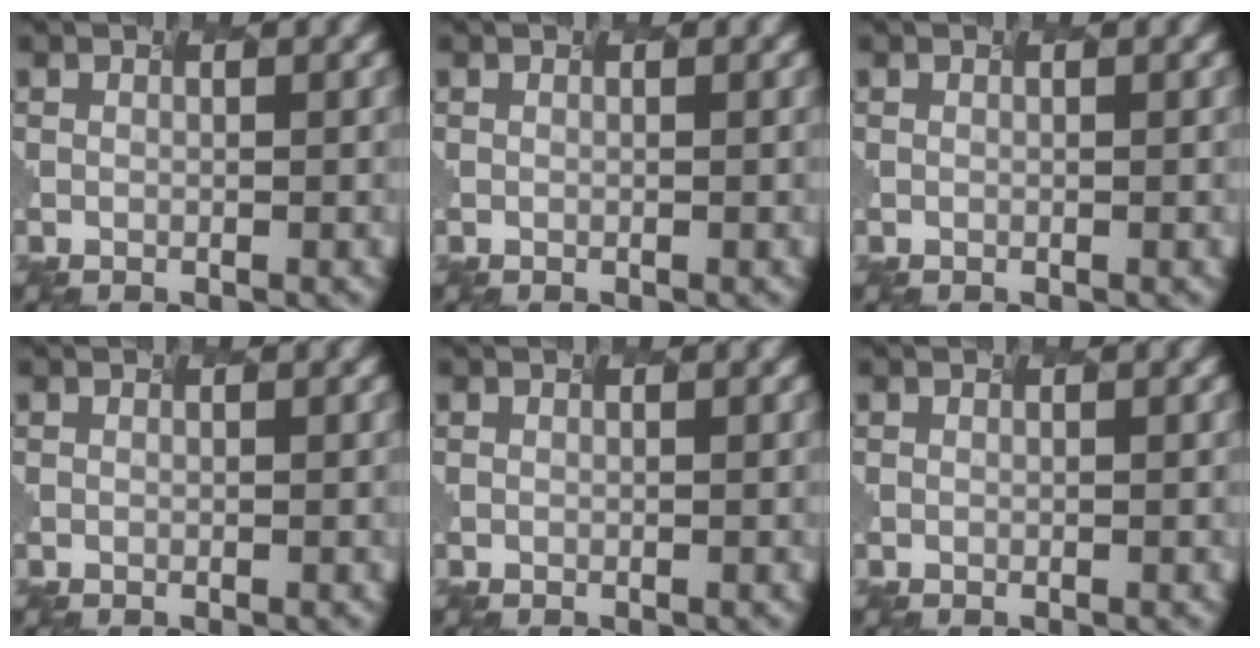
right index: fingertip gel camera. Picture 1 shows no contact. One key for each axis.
{"total": 0.0}
{"total": 0.0}
{"total": 0.0}
{"total": 0.0}
{"total": 0.0}